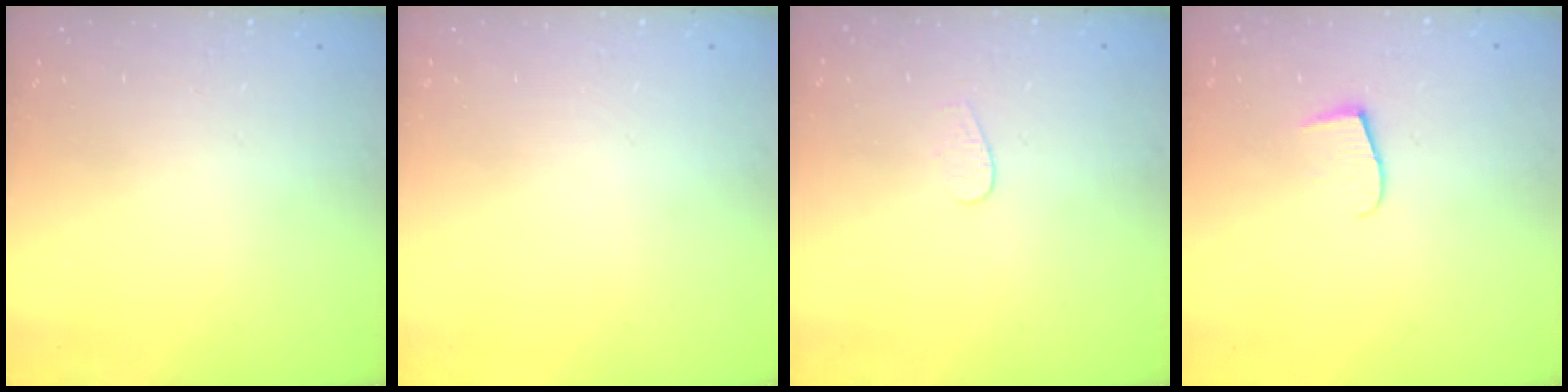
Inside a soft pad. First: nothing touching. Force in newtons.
{"total": 0.0}
{"total": 3.5, "press": 3.5, "slide": 0.3}
{"total": 5.9, "press": 5.9, "slide": 0.4}